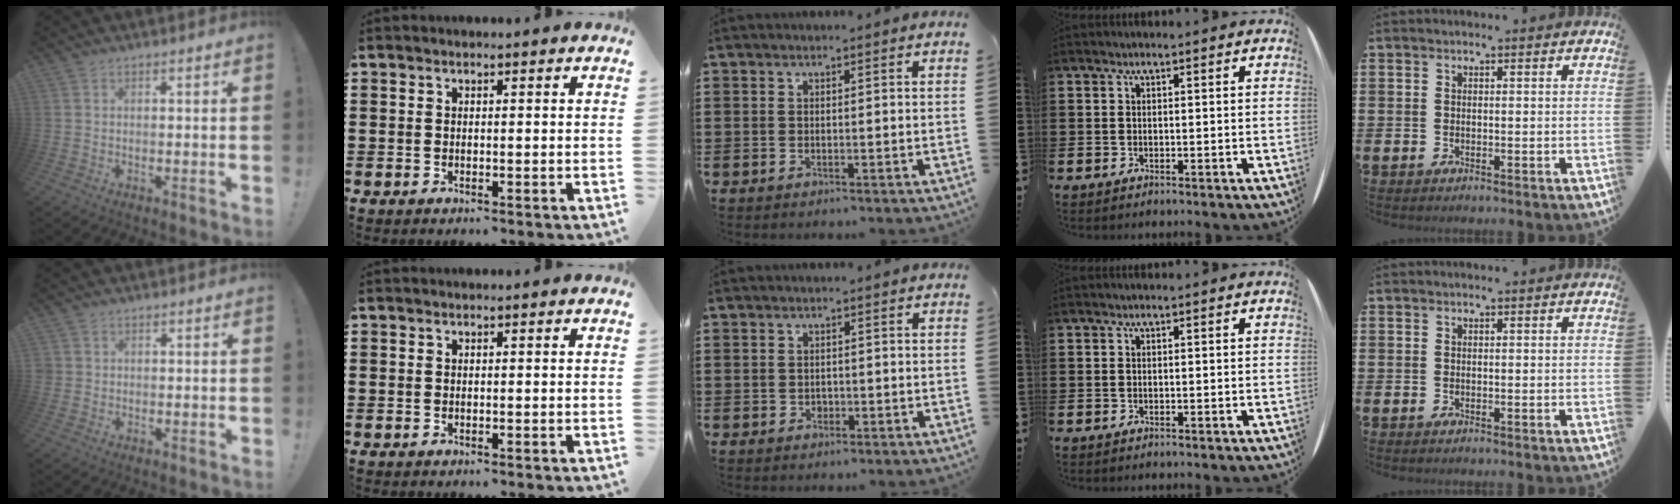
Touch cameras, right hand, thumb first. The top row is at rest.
{"thumb": {"total": 1.1, "force": [0.1, 1.0, 0.3], "torque": [-0.005, 0.001, 0.004]}, "middle": {"total": 0.8, "force": [-0.2, 0.7, 0.3], "torque": [-0.008, 0.003, -0.005]}}